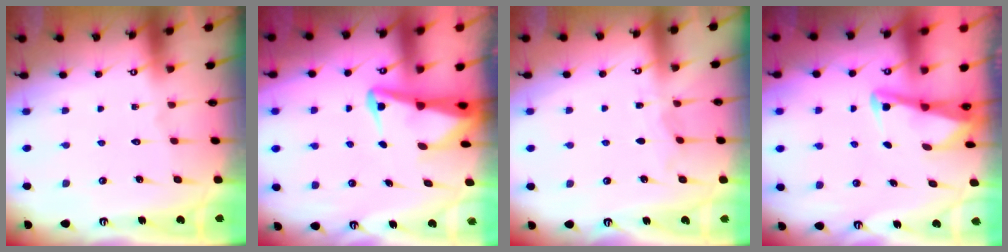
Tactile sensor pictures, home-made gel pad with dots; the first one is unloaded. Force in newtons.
{"total": 4.2, "press": 4.1, "slide": 1.1}
{"total": 4.0, "press": 3.9, "slide": 0.5}
{"total": 2.9, "press": 2.8, "slide": 0.4}